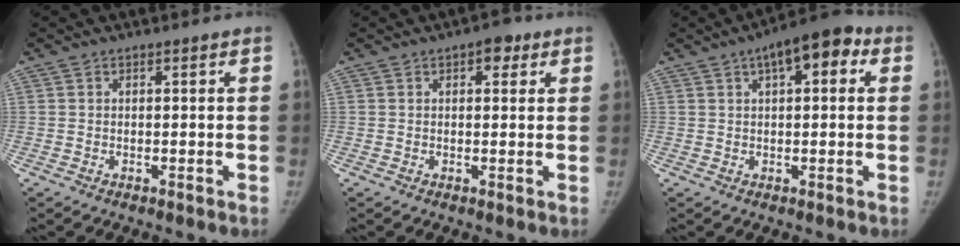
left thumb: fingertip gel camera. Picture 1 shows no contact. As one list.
[{"total": 3.8, "force": [1.8, 2.1, 2.6], "torque": [-0.016, -0.001, 0.018]}, {"total": 10.2, "force": [4.2, 4.5, 8.1], "torque": [-0.092, 0.019, 0.051]}]